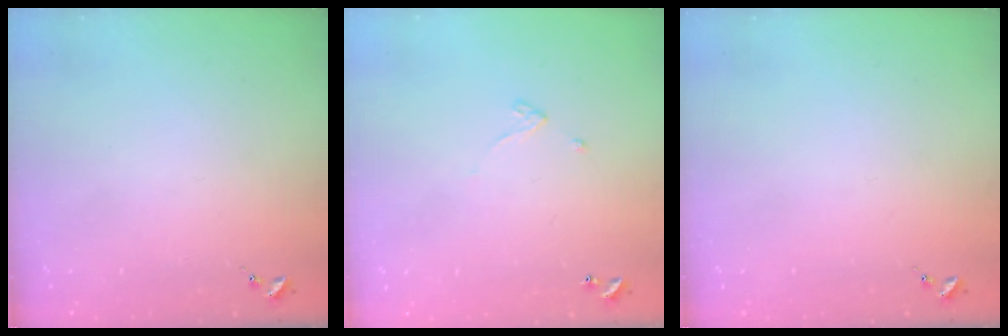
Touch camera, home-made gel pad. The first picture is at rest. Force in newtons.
{"total": 3.2, "press": 3.1, "slide": 0.3}
{"total": 0.0}